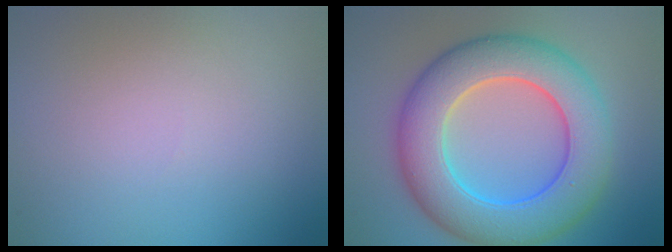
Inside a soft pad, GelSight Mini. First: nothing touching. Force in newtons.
{"total": 10.4, "press": 10.4, "slide": 0.2}